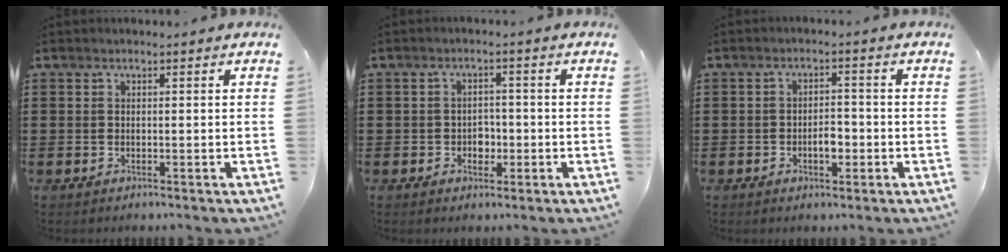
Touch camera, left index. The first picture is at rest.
{"total": 2.4, "force": [-0.7, 1.9, 1.3], "torque": [-0.030, 0.003, -0.017]}
{"total": 3.4, "force": [-0.9, 1.5, 2.9], "torque": [-0.046, 0.001, -0.018]}